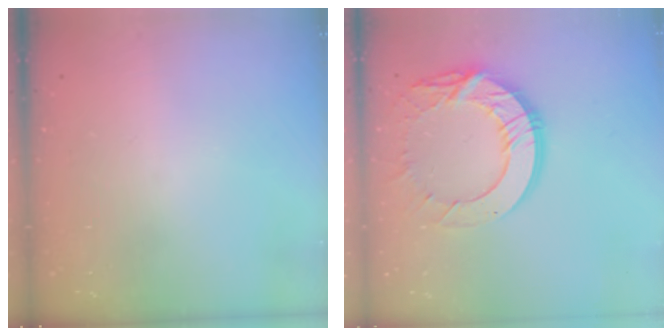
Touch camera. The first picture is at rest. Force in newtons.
{"total": 16.0, "press": 15.9, "slide": 1.4}